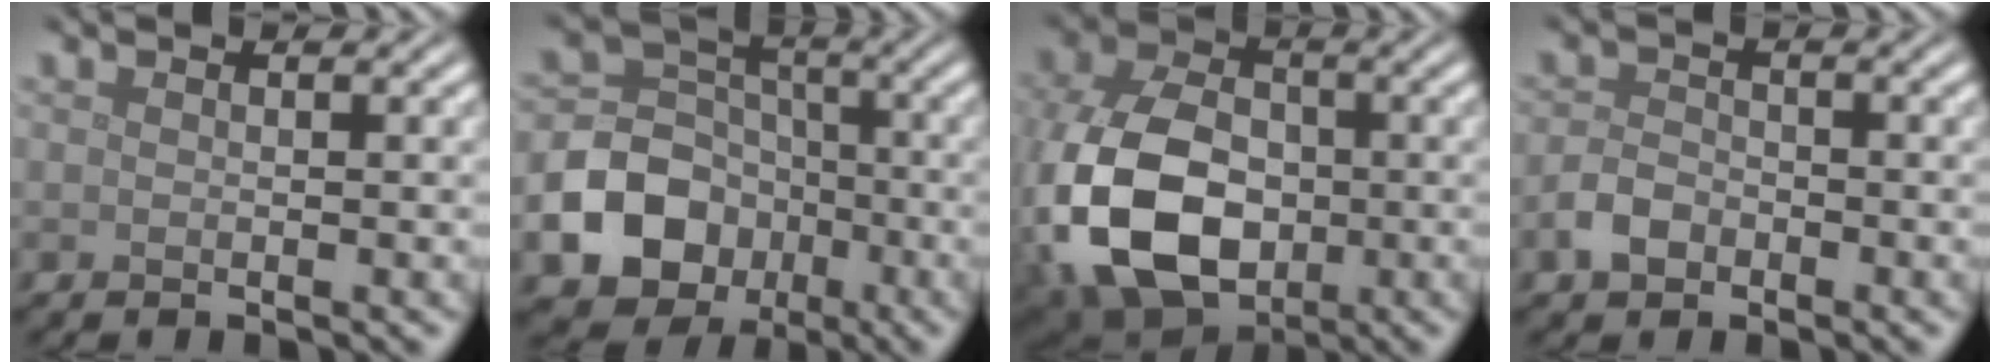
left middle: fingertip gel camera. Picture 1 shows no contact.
{"total": 11.2, "force": [-4.6, 9.5, 3.9], "torque": [-0.069, -0.029, -0.103]}
{"total": 12.9, "force": [-3.0, 8.8, 9.0], "torque": [-0.218, -0.025, -0.062]}
{"total": 2.3, "force": [-1.3, 1.5, 1.1], "torque": [-0.018, 0.004, -0.031]}